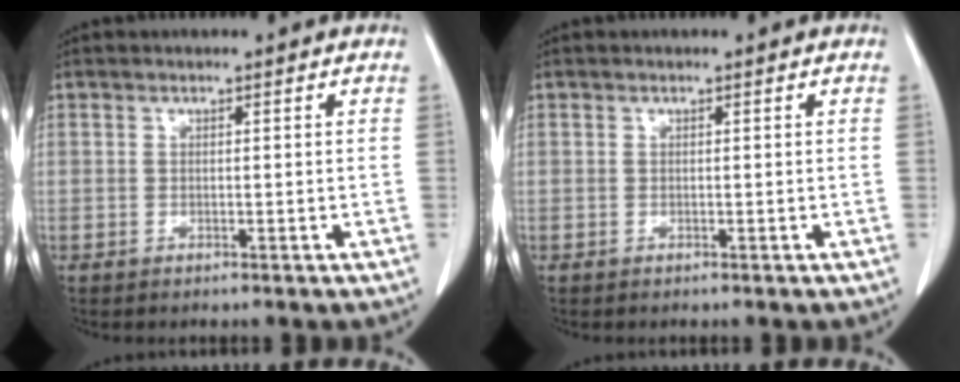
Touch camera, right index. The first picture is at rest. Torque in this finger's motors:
{"motor_torque": [0.00, 0.00, 0.00, 0.00]}